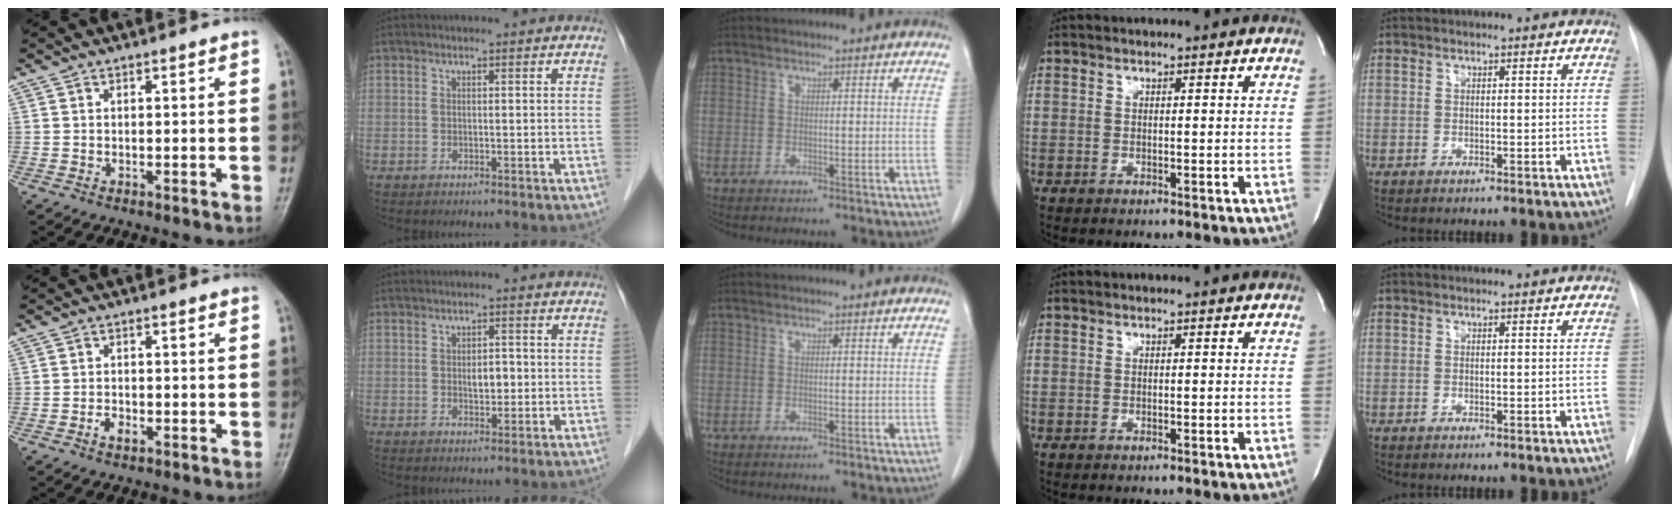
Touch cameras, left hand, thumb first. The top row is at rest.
{"thumb": {"total": 1.9, "force": [-1.1, 1.2, 1.1], "torque": [-0.018, 0.006, -0.019]}, "index": {"total": 2.5, "force": [-0.3, 1.4, 2.0], "torque": [-0.033, -0.001, -0.002]}}